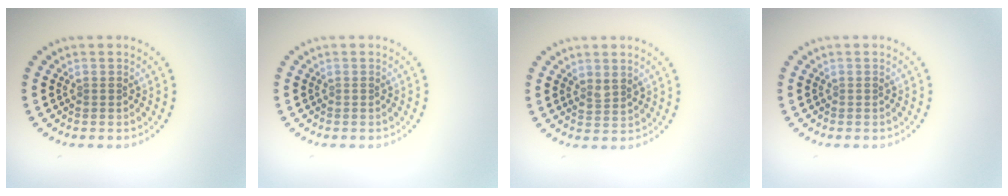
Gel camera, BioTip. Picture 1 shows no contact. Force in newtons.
{"total": 0.0}
{"total": 1.3, "press": 1.2, "slide": 0.6}
{"total": 0.0}